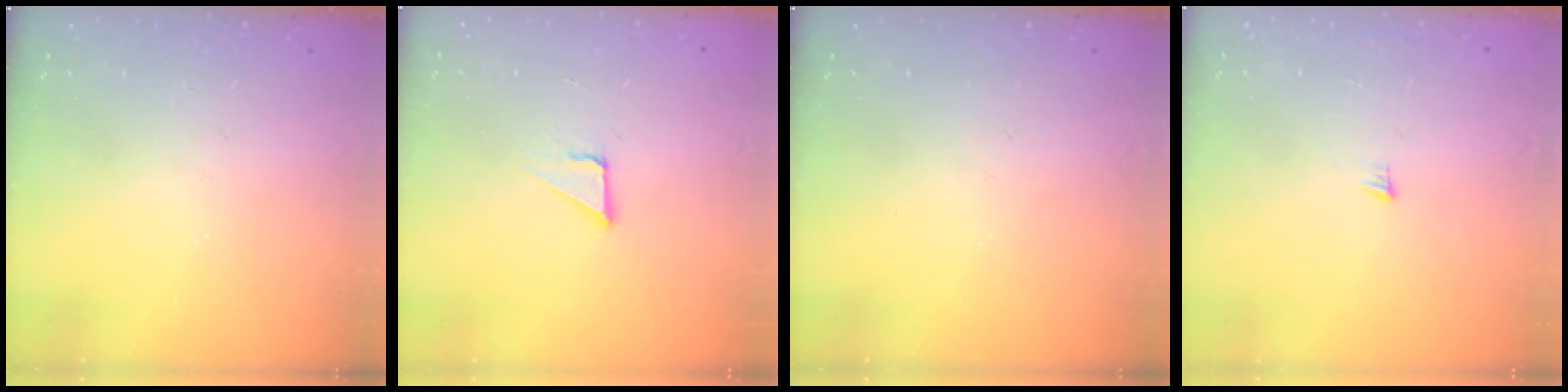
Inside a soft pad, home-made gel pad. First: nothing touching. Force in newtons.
{"total": 2.1, "press": 2.1, "slide": 0.0}
{"total": 0.0}
{"total": 5.2, "press": 5.2, "slide": 0.3}